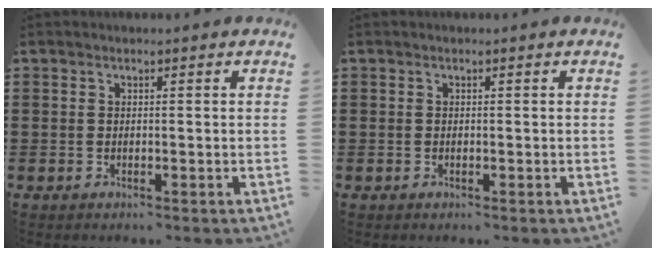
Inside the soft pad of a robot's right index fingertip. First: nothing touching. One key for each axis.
{"total": 0.0}